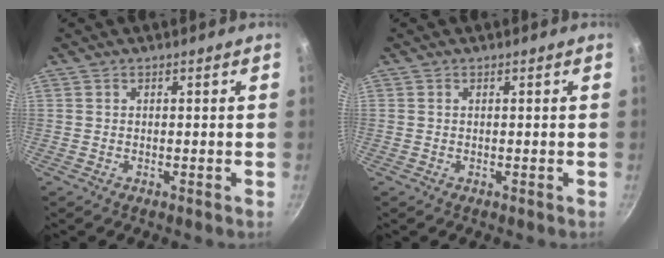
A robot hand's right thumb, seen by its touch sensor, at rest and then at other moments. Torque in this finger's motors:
{"motor_torque": [0.21, 0.05, 0.06, 0.41, 0.04]}